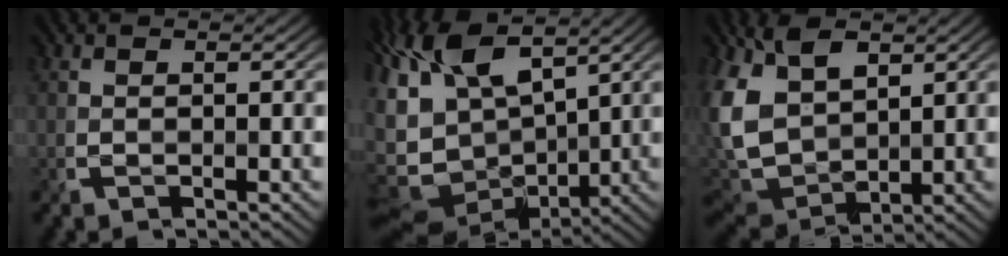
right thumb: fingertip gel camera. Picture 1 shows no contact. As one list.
[{"total": 14.0, "force": [3.7, 7.7, 11.0], "torque": [-0.240, 0.001, 0.084]}, {"total": 12.3, "force": [3.6, 8.4, 8.3], "torque": [-0.228, 0.000, 0.069]}]